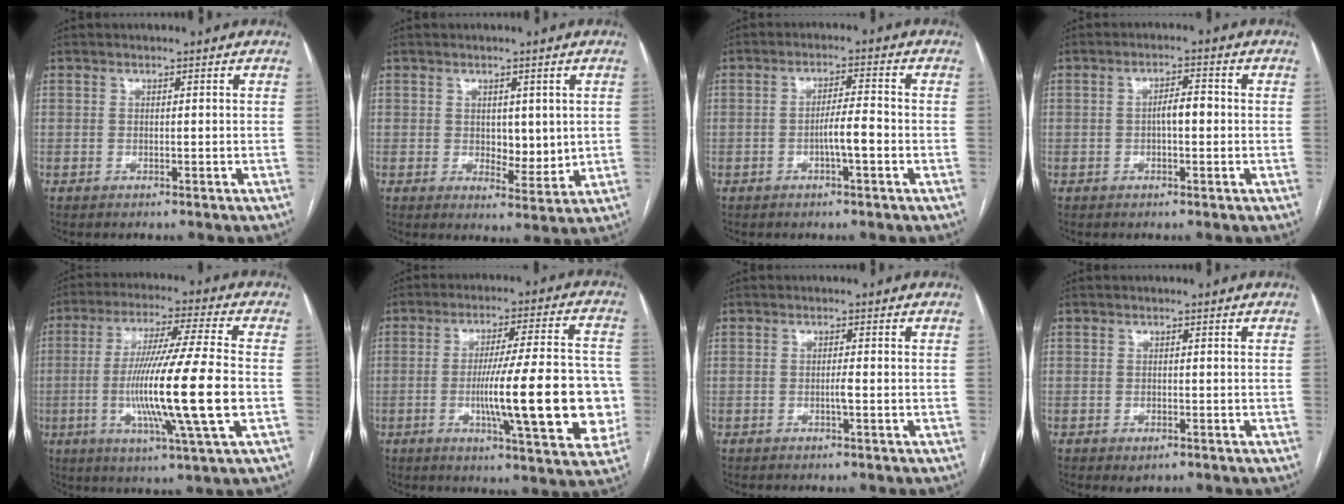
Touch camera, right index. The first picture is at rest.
{"total": 4.7, "force": [0.6, 2.6, 3.8], "torque": [-0.052, -0.010, 0.017]}
{"total": 4.4, "force": [-1.4, 0.3, 4.1], "torque": [-0.073, 0.005, -0.024]}
{"total": 3.0, "force": [-0.3, 0.9, 2.8], "torque": [-0.044, 0.009, -0.005]}
{"total": 17.8, "force": [-3.0, -0.8, 17.5], "torque": [-0.329, -0.017, -0.061]}
{"total": 19.0, "force": [-3.3, 2.5, 18.5], "torque": [-0.245, 0.012, -0.039]}
{"total": 1.2, "force": [-0.3, -0.1, 1.1], "torque": [-0.020, 0.001, -0.004]}
{"total": 1.4, "force": [-0.8, 0.8, 0.8], "torque": [-0.008, 0.000, -0.004]}